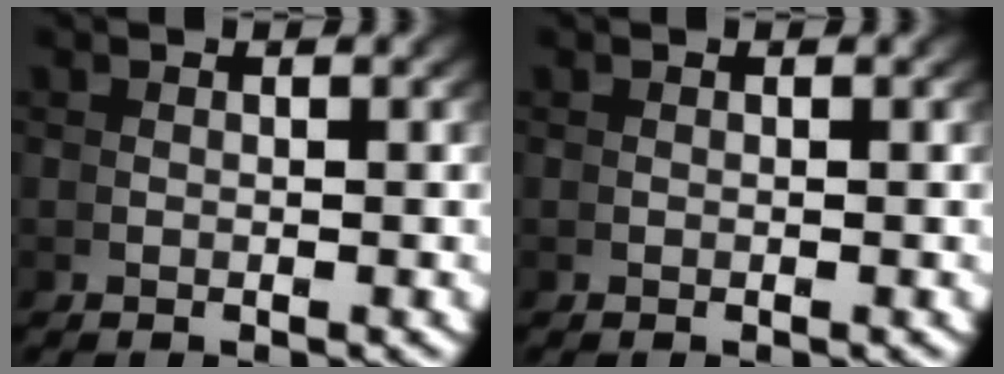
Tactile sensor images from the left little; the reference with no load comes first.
{"total": 0.0}